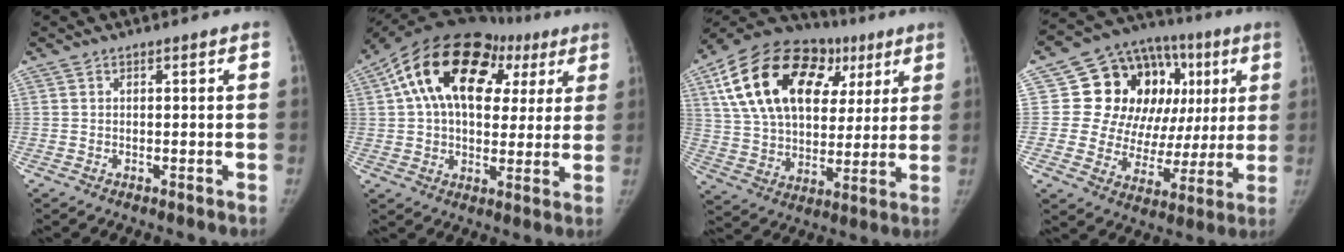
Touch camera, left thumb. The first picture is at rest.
{"total": 24.0, "force": [8.8, 15.2, 16.4], "torque": [-0.247, 0.046, 0.138]}
{"total": 28.2, "force": [11.0, 17.7, 19.0], "torque": [-0.315, 0.029, 0.186]}
{"total": 22.5, "force": [5.2, 16.7, 14.1], "torque": [-0.130, 0.031, 0.091]}